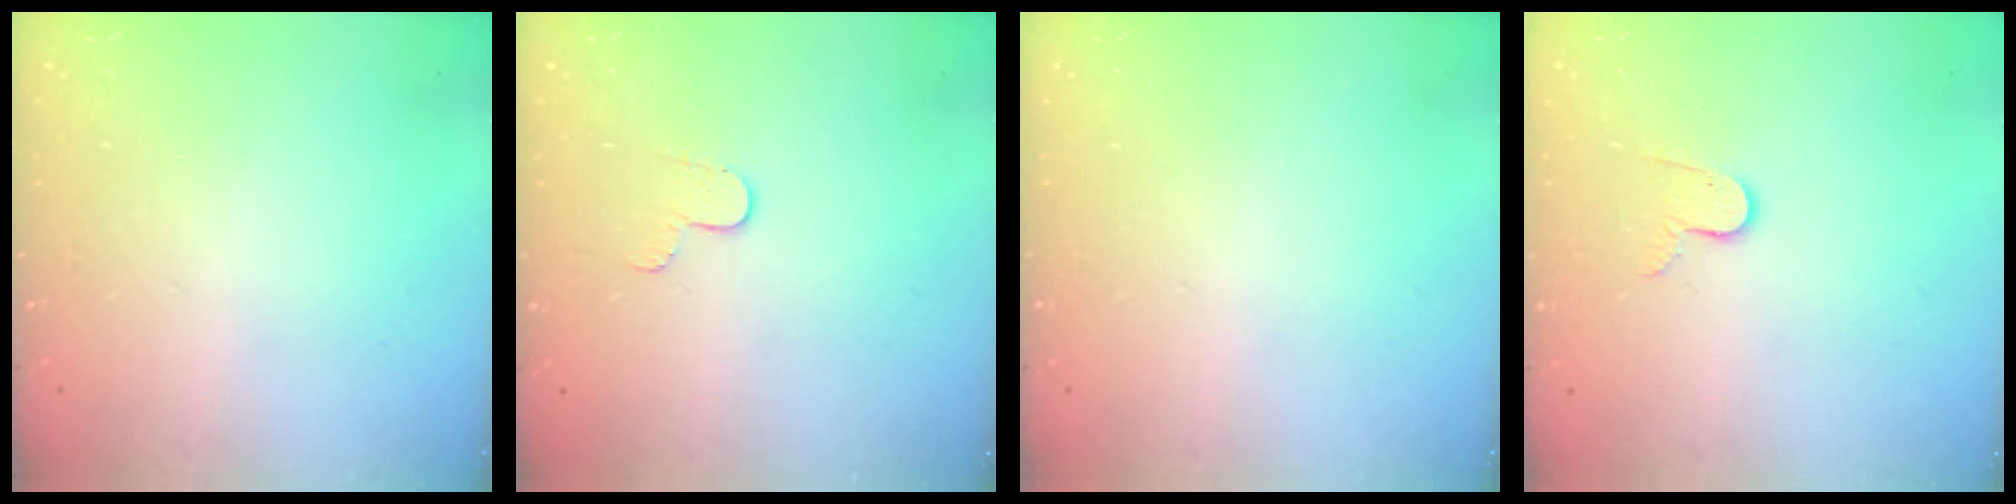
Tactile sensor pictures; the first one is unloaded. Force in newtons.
{"total": 4.6, "press": 4.6, "slide": 0.4}
{"total": 0.0}
{"total": 6.5, "press": 6.4, "slide": 0.5}